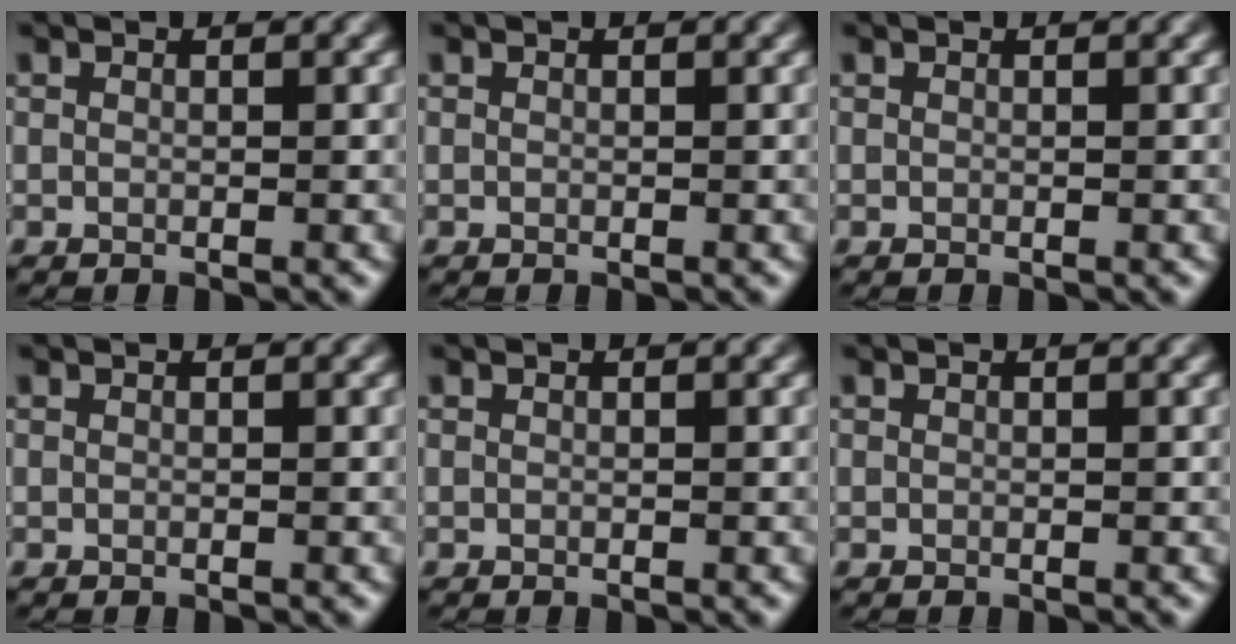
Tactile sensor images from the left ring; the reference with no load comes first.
{"total": 0.0}
{"total": 0.0}
{"total": 0.0}
{"total": 0.0}
{"total": 0.0}